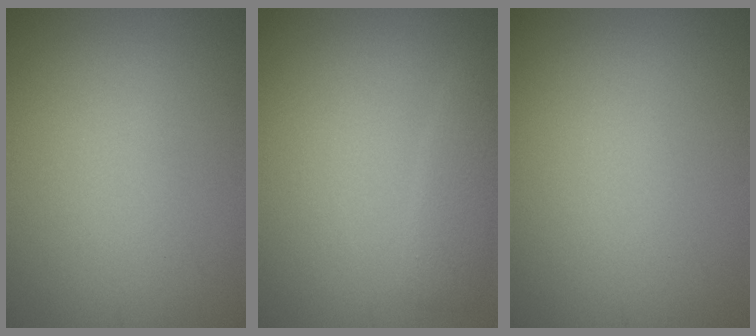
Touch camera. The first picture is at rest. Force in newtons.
{"total": 1.9, "press": 1.9, "slide": 0.2}
{"total": 0.0}